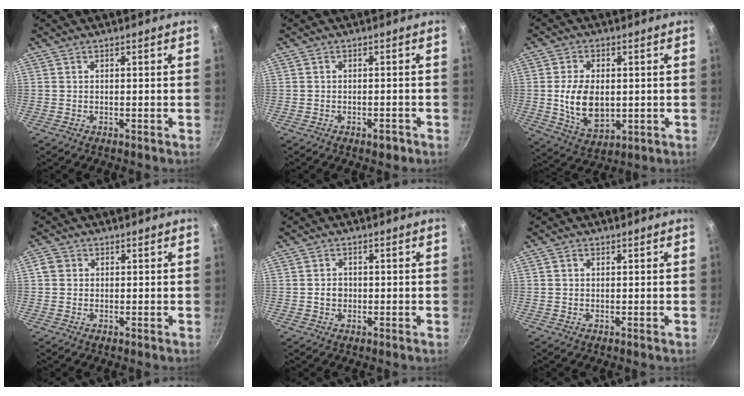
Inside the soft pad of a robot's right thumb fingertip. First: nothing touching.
{"total": 2.3, "force": [-1.4, 1.1, 1.4], "torque": [-0.012, 0.014, -0.013]}
{"total": 10.9, "force": [0.0, 6.8, 8.5], "torque": [-0.140, -0.014, 0.011]}
{"total": 2.6, "force": [0.3, 2.3, 1.0], "torque": [-0.009, 0.005, 0.000]}
{"total": 2.1, "force": [-0.3, 1.9, 1.0], "torque": [-0.008, 0.005, -0.006]}
{"total": 0.8, "force": [0.2, 0.7, 0.4], "torque": [-0.004, 0.002, 0.003]}